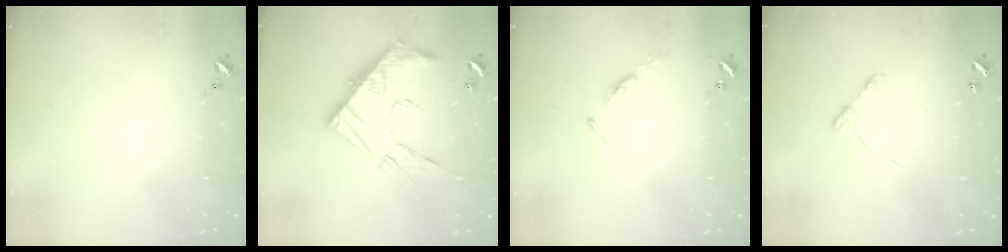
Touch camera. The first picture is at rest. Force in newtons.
{"total": 17.3, "press": 17.3, "slide": 1.4}
{"total": 3.5, "press": 3.5, "slide": 0.4}
{"total": 5.8, "press": 5.7, "slide": 0.6}